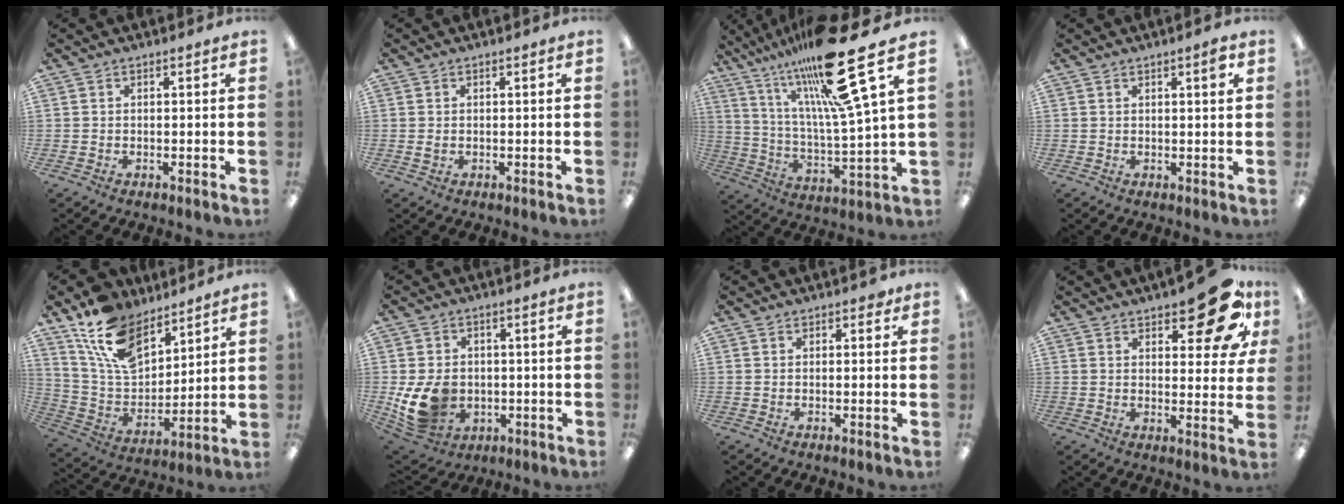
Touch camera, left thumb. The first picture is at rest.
{"total": 1.0, "force": [0.2, 0.6, 0.7], "torque": [-0.014, 0.002, 0.003]}
{"total": 25.5, "force": [17.0, 4.5, 18.6], "torque": [-0.306, -0.095, 0.265]}
{"total": 2.2, "force": [1.4, 0.3, 1.7], "torque": [-0.028, -0.001, 0.022]}
{"total": 16.2, "force": [10.8, 8.6, 8.5], "torque": [-0.178, -0.040, 0.210]}
{"total": 12.1, "force": [-1.6, 9.6, 7.2], "torque": [-0.146, 0.002, -0.022]}
{"total": 1.4, "force": [0.8, 0.9, 0.7], "torque": [-0.007, 0.000, 0.012]}
{"total": 15.1, "force": [9.9, 5.9, 9.8], "torque": [-0.113, -0.059, 0.161]}